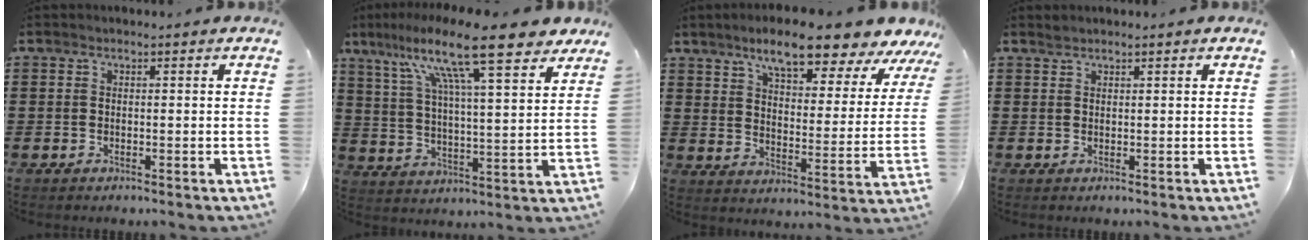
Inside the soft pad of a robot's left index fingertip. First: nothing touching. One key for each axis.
{"total": 14.9, "fx": 10.9, "fy": 2.2, "fz": 10.0, "tx": -0.192, "ty": -0.049, "tz": 0.174}
{"total": 9.7, "fx": 8.3, "fy": 1.4, "fz": 4.8, "tx": -0.099, "ty": -0.038, "tz": 0.140}
{"total": 0.7, "fx": 0.6, "fy": 0.2, "fz": 0.1, "tx": -0.005, "ty": -0.001, "tz": 0.013}